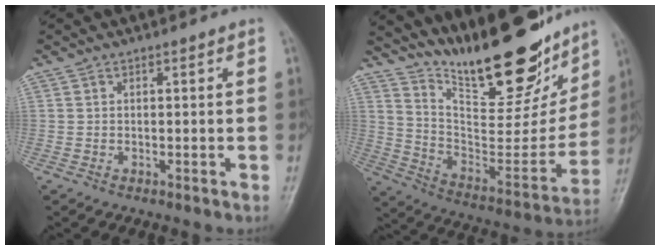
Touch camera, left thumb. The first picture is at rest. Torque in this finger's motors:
{"motor_torque": [0.67, -0.02, 0.76, -2.01, 0.22]}